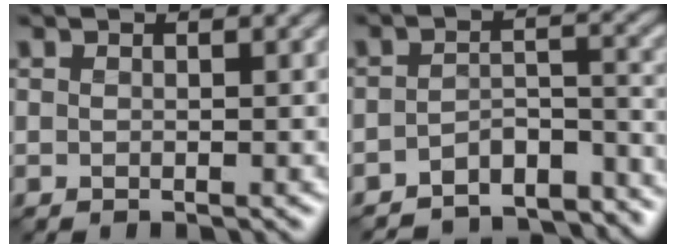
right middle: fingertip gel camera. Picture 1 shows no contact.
{"total": 7.4, "force": [-6.9, 2.0, 1.7], "torque": [-0.028, -0.015, -0.101]}